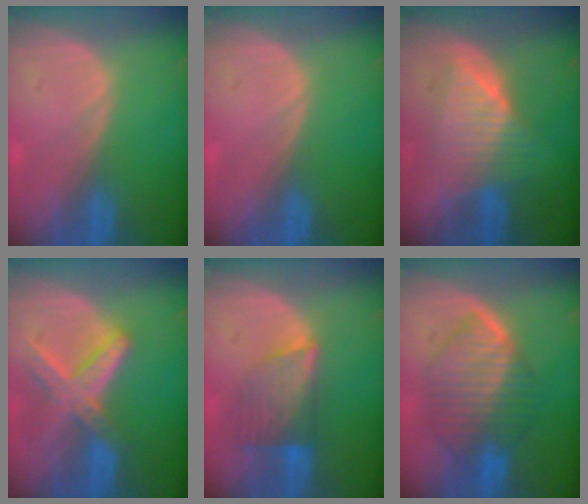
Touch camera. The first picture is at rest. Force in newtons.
{"total": 0.0}
{"total": 6.9, "press": 6.9, "slide": 0.2}
{"total": 8.2, "press": 7.1, "slide": 4.1}
{"total": 7.2, "press": 6.5, "slide": 3.1}
{"total": 9.1, "press": 9.1, "slide": 0.5}